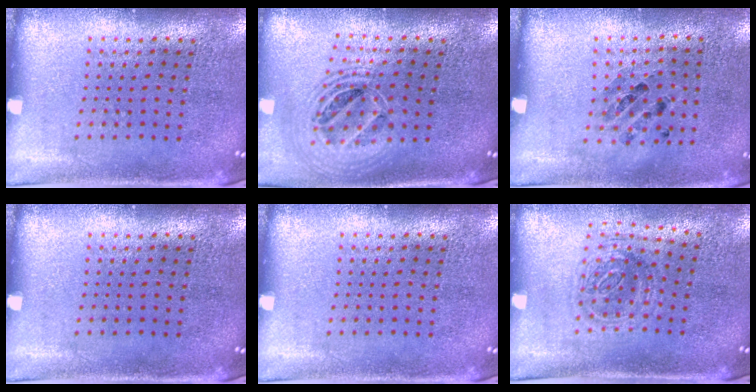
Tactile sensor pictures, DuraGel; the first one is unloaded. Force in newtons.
{"total": 2.0, "press": 1.6, "slide": 1.2}
{"total": 0.9, "press": 0.8, "slide": 0.4}
{"total": 0.0}
{"total": 0.0}
{"total": 1.0, "press": 0.9, "slide": 0.3}